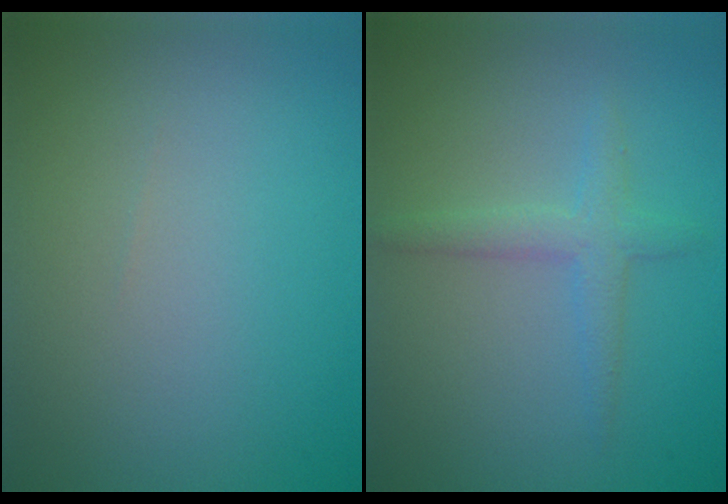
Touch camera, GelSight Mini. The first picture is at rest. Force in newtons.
{"total": 2.2, "press": 2.2, "slide": 0.0}